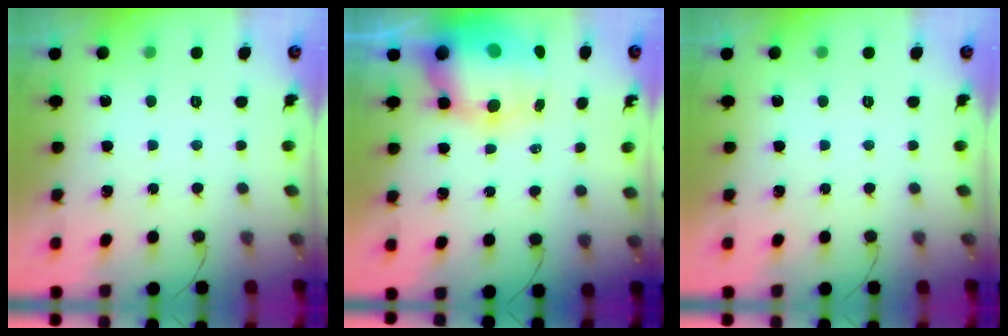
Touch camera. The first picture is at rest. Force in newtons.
{"total": 13.3, "press": 13.0, "slide": 3.0}
{"total": 0.0}